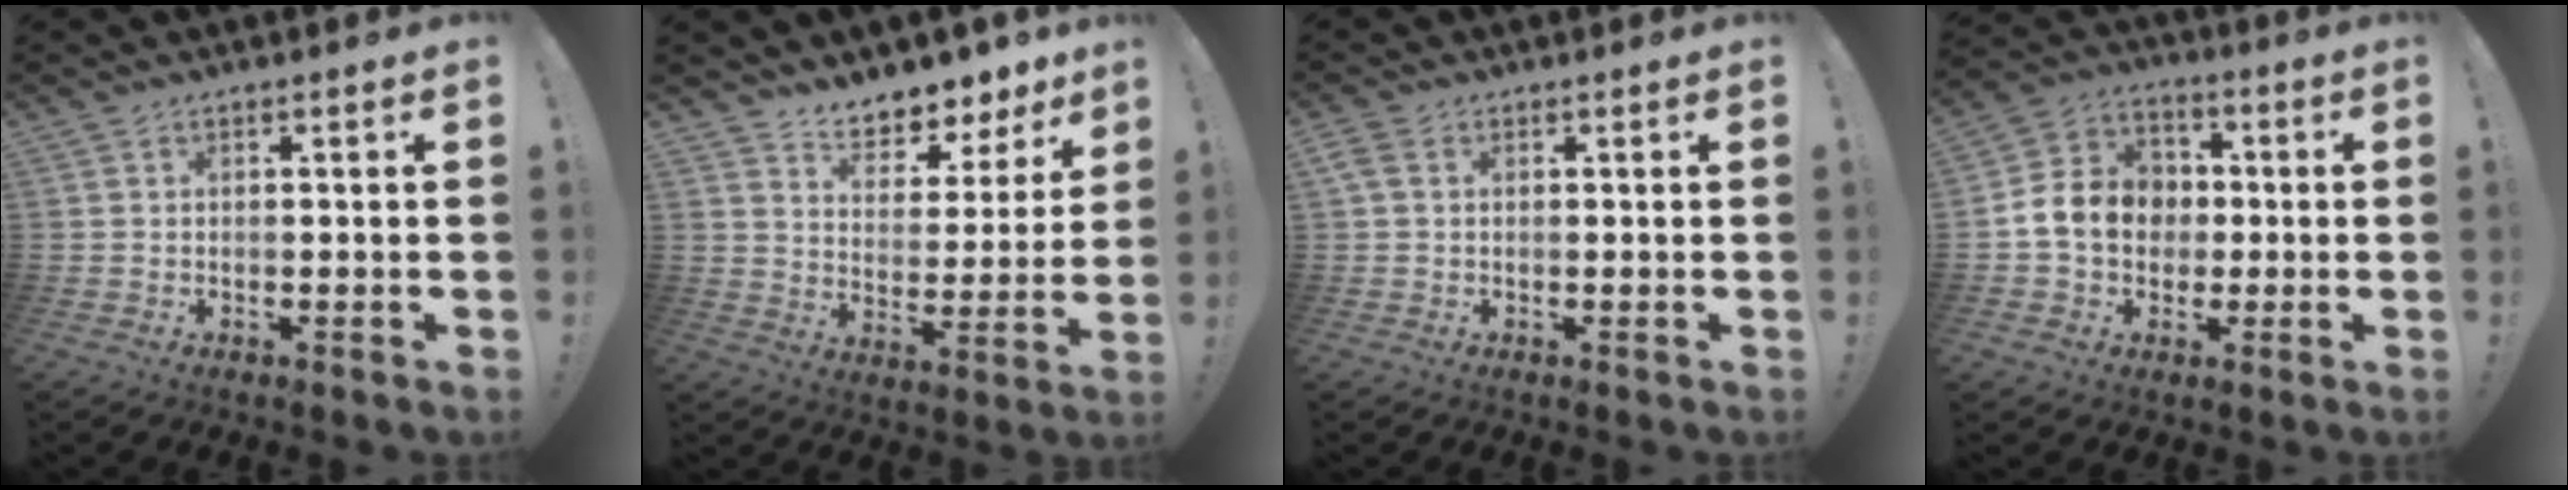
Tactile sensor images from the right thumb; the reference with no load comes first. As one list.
[{"total": 8.3, "force": [7.3, 3.2, 2.0], "torque": [-0.029, -0.070, 0.133]}, {"total": 2.3, "force": [0.7, 1.6, 1.5], "torque": [-0.021, 0.002, 0.013]}, {"total": 13.4, "force": [-0.4, 11.7, 6.6], "torque": [-0.103, 0.017, 0.004]}]